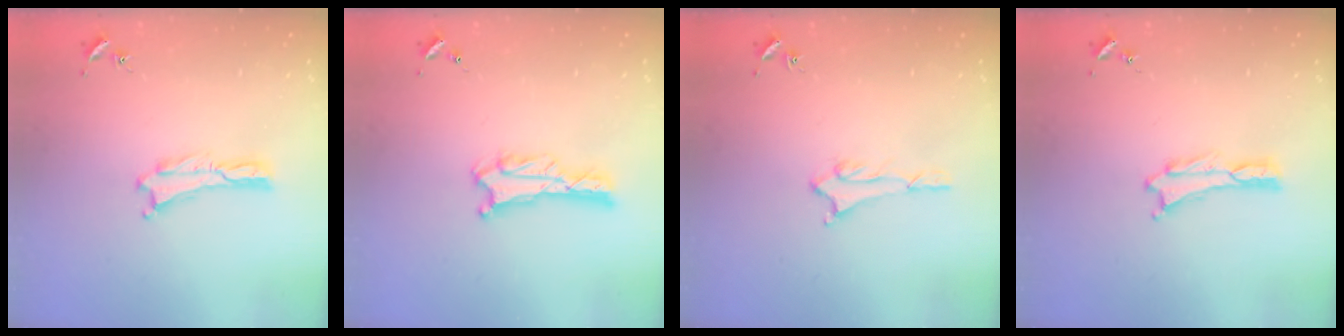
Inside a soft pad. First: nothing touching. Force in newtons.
{"total": 1.4, "press": 1.4, "slide": 0.1}
{"total": 1.6, "press": 1.6, "slide": 0.2}
{"total": 0.0}